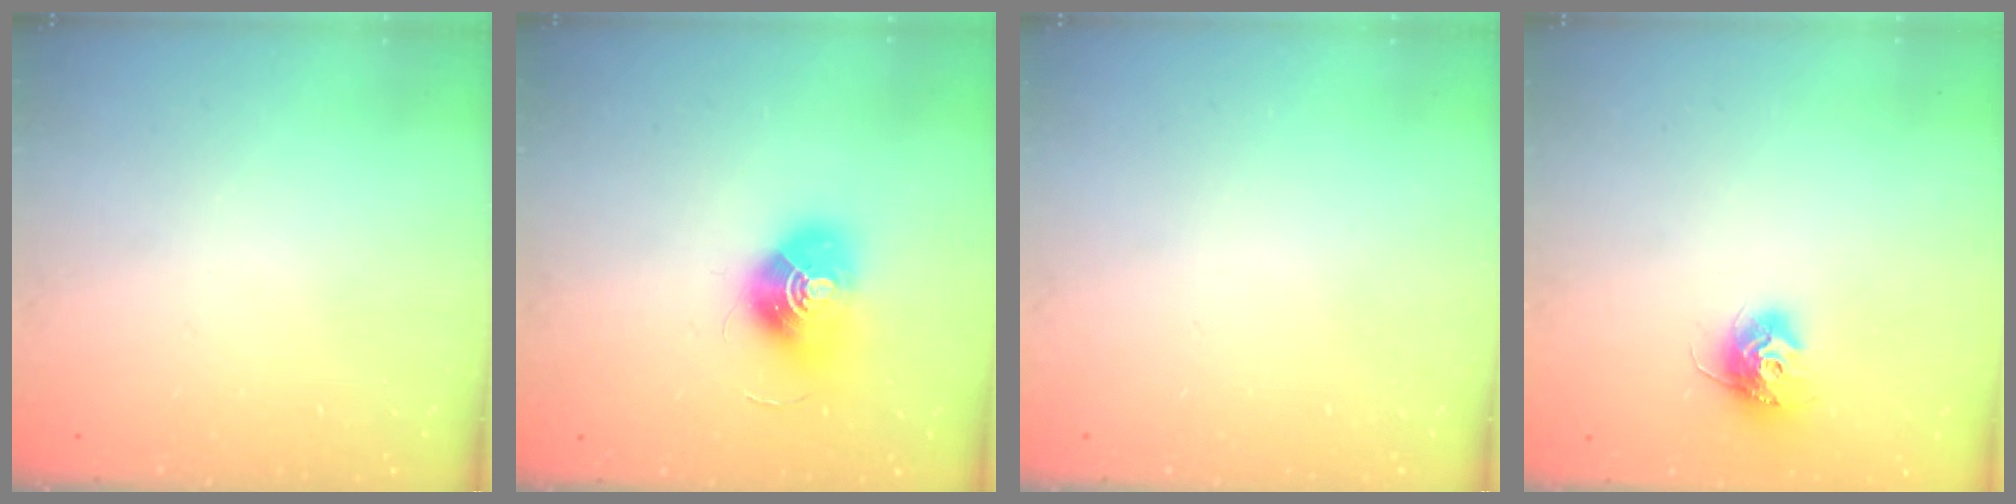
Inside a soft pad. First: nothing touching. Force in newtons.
{"total": 13.1, "press": 13.1, "slide": 0.5}
{"total": 0.0}
{"total": 10.2, "press": 10.2, "slide": 0.6}